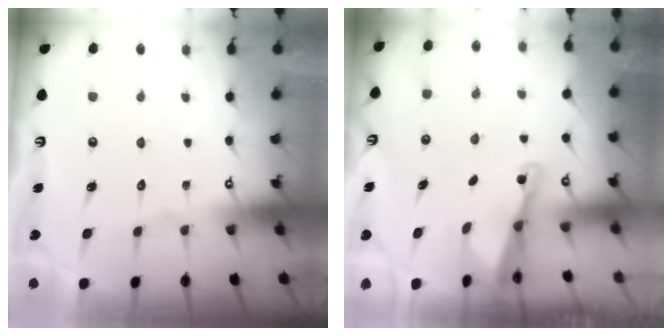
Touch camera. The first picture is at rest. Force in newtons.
{"total": 1.4, "press": 1.4, "slide": 0.2}